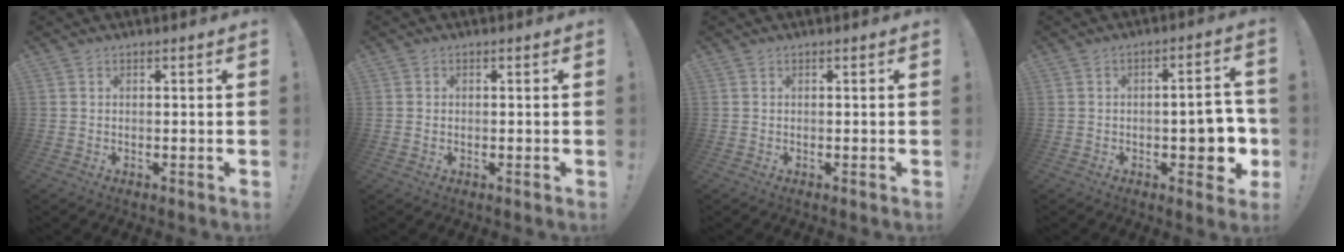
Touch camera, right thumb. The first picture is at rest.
{"total": 0.8, "force": [0.2, 0.7, 0.3], "torque": [-0.006, 0.002, 0.003]}
{"total": 0.0}
{"total": 9.4, "force": [-2.1, 3.9, 8.2], "torque": [-0.089, 0.007, -0.033]}